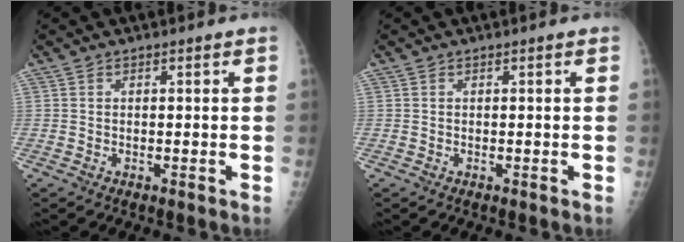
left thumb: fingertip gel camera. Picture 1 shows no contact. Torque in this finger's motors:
{"motor_torque": [0.08, -0.02, 0.05, 0.00, 0.00]}